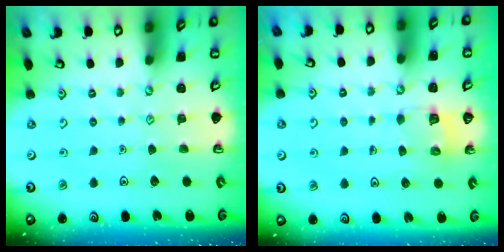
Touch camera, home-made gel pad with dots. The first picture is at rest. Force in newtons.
{"total": 5.2, "press": 5.1, "slide": 0.4}